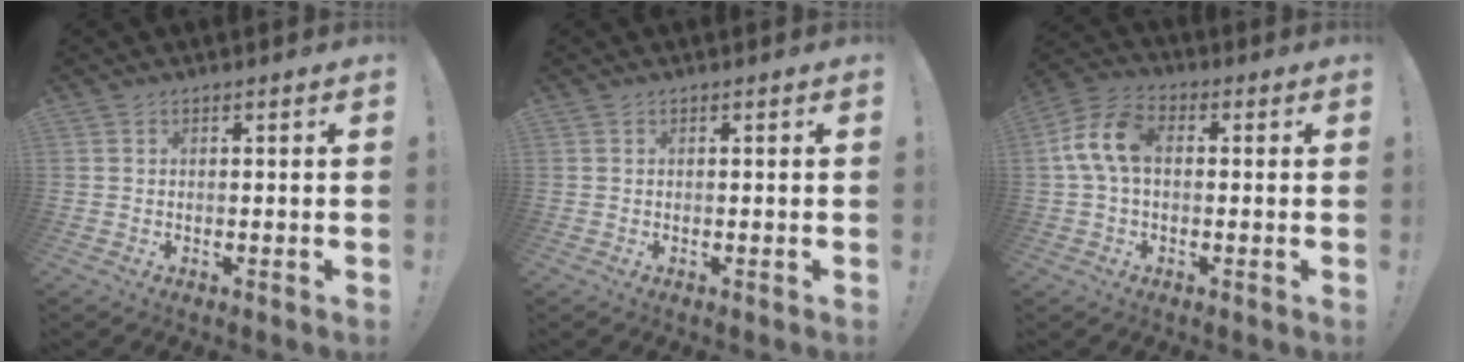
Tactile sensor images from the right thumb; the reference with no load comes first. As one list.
[{"total": 0.0}, {"total": 10.3, "force": [0.8, 6.5, 7.9], "torque": [-0.154, 0.013, 0.020]}]